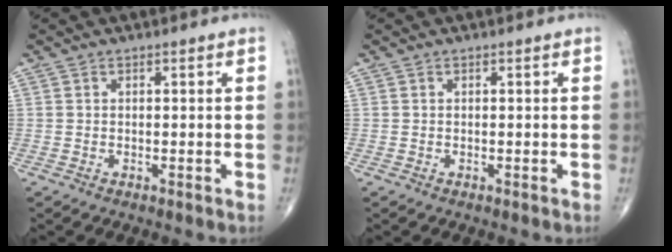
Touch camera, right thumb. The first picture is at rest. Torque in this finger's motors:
{"motor_torque": [0.00, 0.00, 0.03, 0.02, 0.00]}